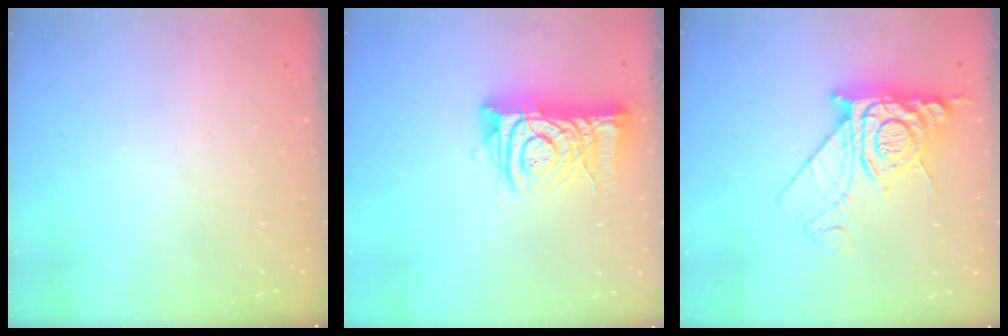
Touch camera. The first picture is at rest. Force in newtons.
{"total": 11.6, "press": 11.5, "slide": 1.4}
{"total": 12.8, "press": 12.8, "slide": 1.3}